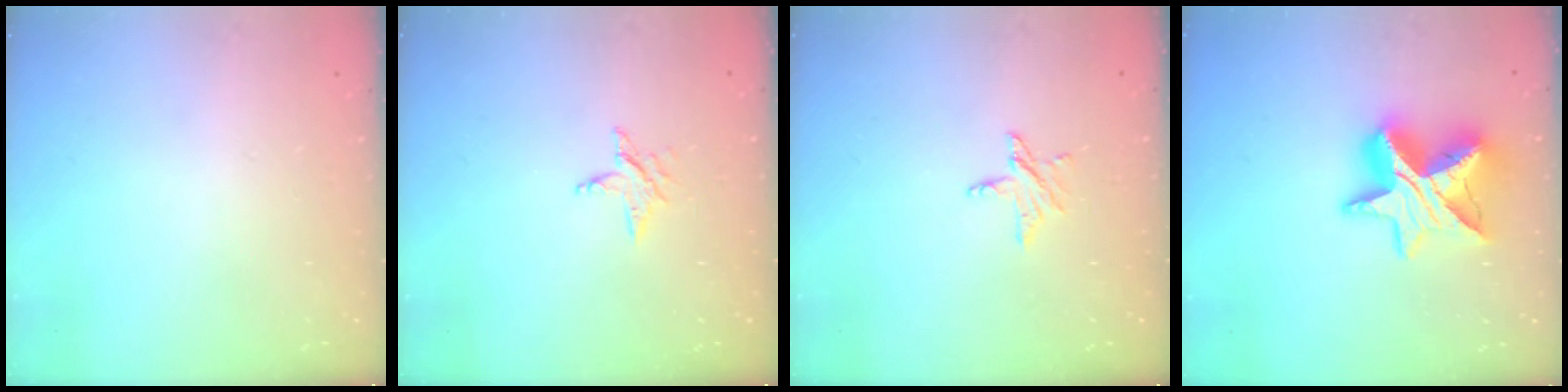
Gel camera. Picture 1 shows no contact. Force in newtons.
{"total": 3.4, "press": 3.4, "slide": 0.3}
{"total": 4.7, "press": 4.7, "slide": 0.4}
{"total": 16.2, "press": 16.2, "slide": 1.0}